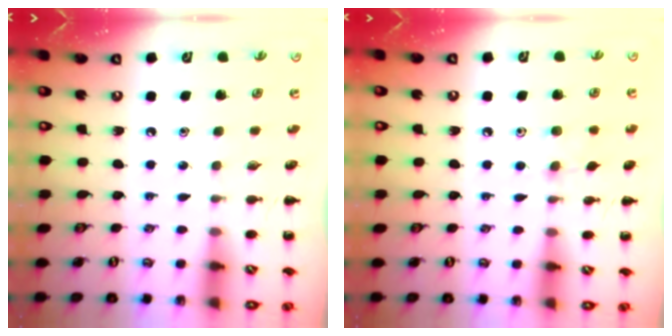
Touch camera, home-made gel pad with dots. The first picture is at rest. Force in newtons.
{"total": 6.5, "press": 6.2, "slide": 2.1}